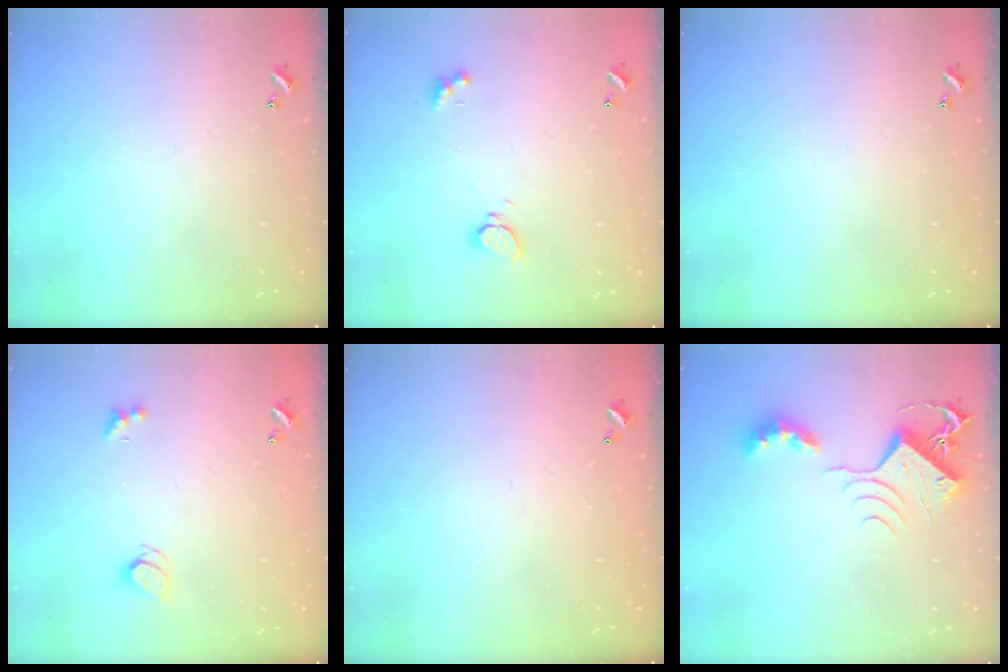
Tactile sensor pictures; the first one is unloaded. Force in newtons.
{"total": 2.2, "press": 2.2, "slide": 0.3}
{"total": 0.0}
{"total": 2.5, "press": 2.5, "slide": 0.6}
{"total": 3.0, "press": 3.0, "slide": 0.1}
{"total": 9.1, "press": 9.1, "slide": 1.2}